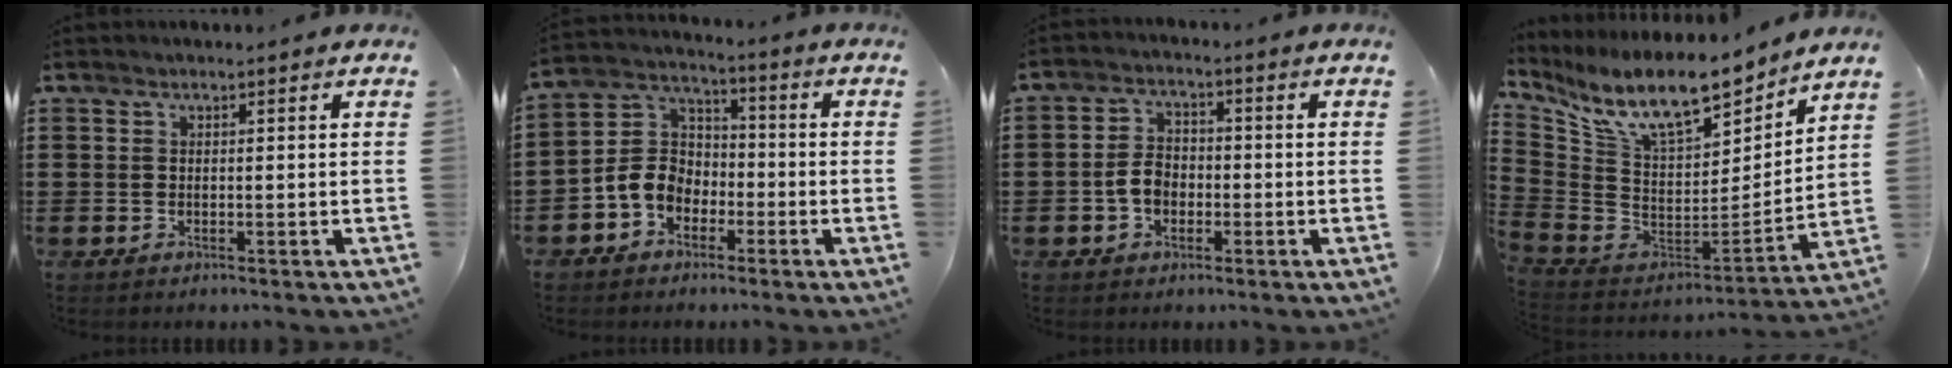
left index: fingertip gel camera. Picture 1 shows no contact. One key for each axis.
{"total": 6.5, "fx": -2.8, "fy": 5.2, "fz": 2.7, "tx": -0.094, "ty": 0.004, "tz": -0.064}
{"total": 4.4, "fx": -1.2, "fy": 3.0, "fz": 2.9, "tx": -0.072, "ty": 0.002, "tz": -0.026}
{"total": 12.8, "fx": 9.2, "fy": 3.8, "fz": 8.1, "tx": -0.173, "ty": -0.063, "tz": 0.161}